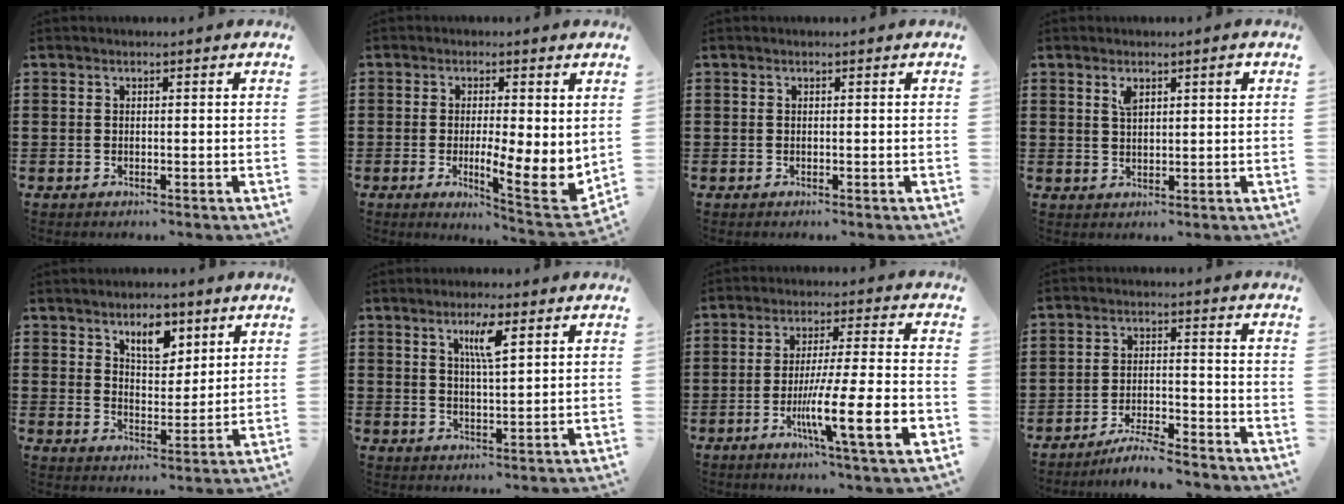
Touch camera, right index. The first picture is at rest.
{"total": 6.5, "force": [-0.5, 1.9, 6.2], "torque": [-0.086, -0.021, -0.006]}
{"total": 0.0}
{"total": 2.7, "force": [1.4, 0.8, 2.2], "torque": [-0.038, 0.001, 0.020]}
{"total": 6.1, "force": [3.9, 3.1, 3.6], "torque": [-0.058, -0.001, 0.066]}
{"total": 4.8, "force": [2.4, 0.8, 4.0], "torque": [-0.079, 0.004, 0.037]}
{"total": 13.3, "force": [-4.8, 1.2, 12.4], "torque": [-0.227, -0.011, -0.084]}
{"total": 5.1, "force": [-4.8, 0.1, 1.6], "torque": [-0.035, -0.001, -0.097]}